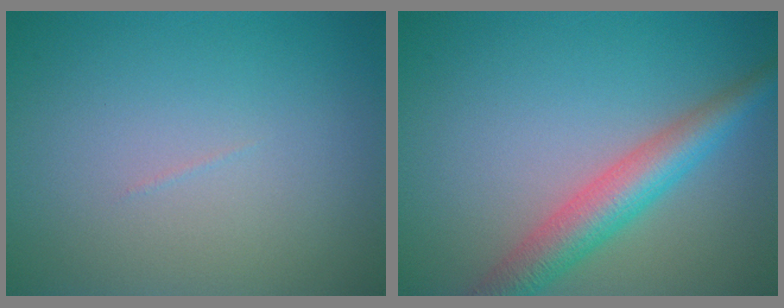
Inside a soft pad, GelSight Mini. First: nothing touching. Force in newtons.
{"total": 4.9, "press": 4.9, "slide": 0.1}